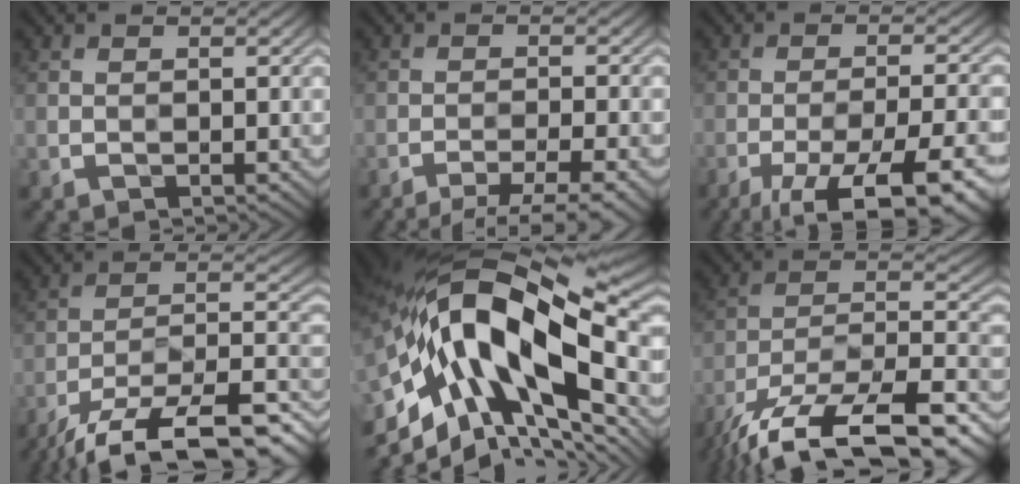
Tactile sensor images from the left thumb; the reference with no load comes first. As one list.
[{"total": 6.5, "force": [-5.0, 1.1, 4.0], "torque": [-0.057, 0.000, -0.072]}, {"total": 14.3, "force": [-9.9, 3.6, 9.7], "torque": [-0.170, -0.019, -0.135]}, {"total": 19.0, "force": [-14.3, 6.3, 10.9], "torque": [-0.177, -0.027, -0.225]}, {"total": 20.8, "force": [-3.0, 10.1, 17.9], "torque": [-0.351, -0.003, -0.058]}, {"total": 19.4, "force": [-13.7, 8.6, 10.8], "torque": [-0.209, -0.035, -0.211]}]